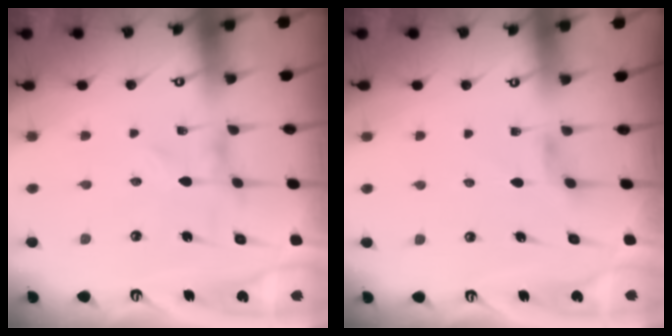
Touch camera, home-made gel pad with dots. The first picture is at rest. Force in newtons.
{"total": 2.9, "press": 2.8, "slide": 0.4}